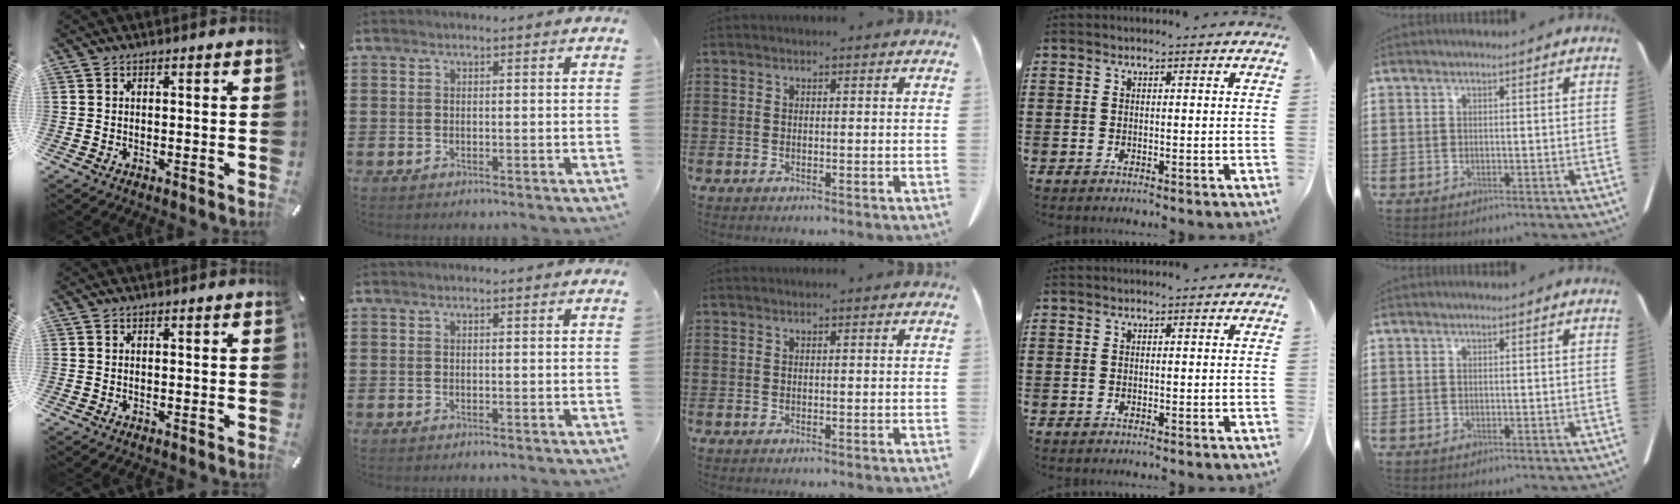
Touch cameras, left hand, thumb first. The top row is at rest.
{}